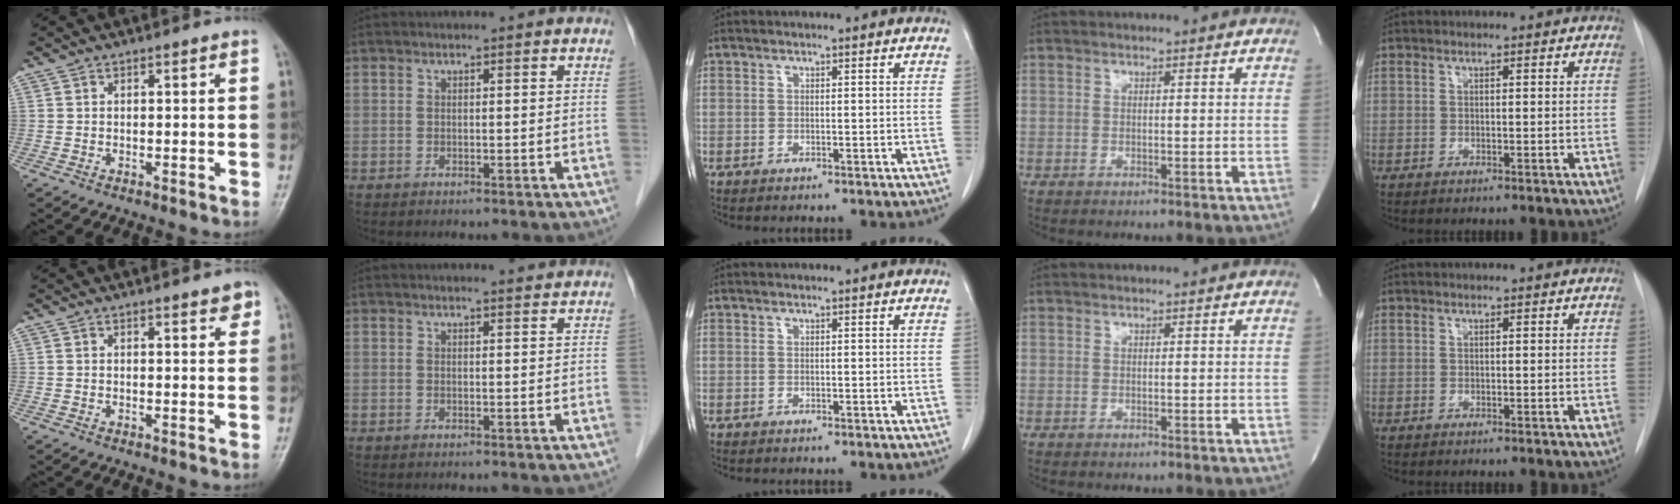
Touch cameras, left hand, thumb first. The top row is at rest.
{"thumb": {"total": 2.5, "force": [1.7, 0.7, 1.7], "torque": [-0.012, -0.007, 0.019]}, "index": {"total": 1.9, "force": [1.9, 0.0, 0.0], "torque": [-0.008, -0.001, 0.025]}}